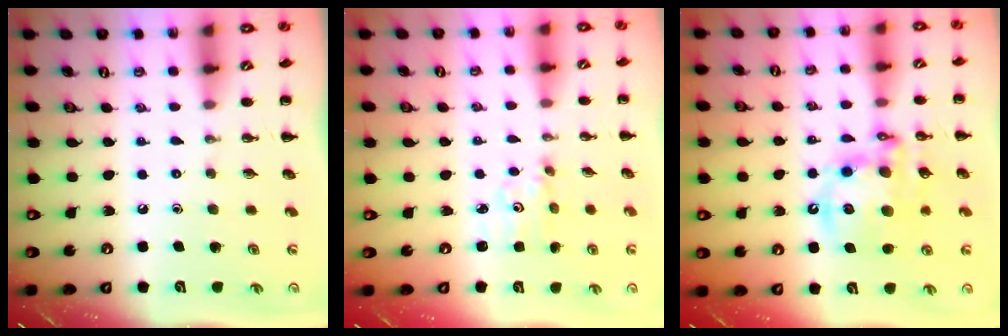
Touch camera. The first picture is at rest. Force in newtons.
{"total": 2.5, "press": 2.4, "slide": 0.4}
{"total": 15.1, "press": 14.7, "slide": 3.7}